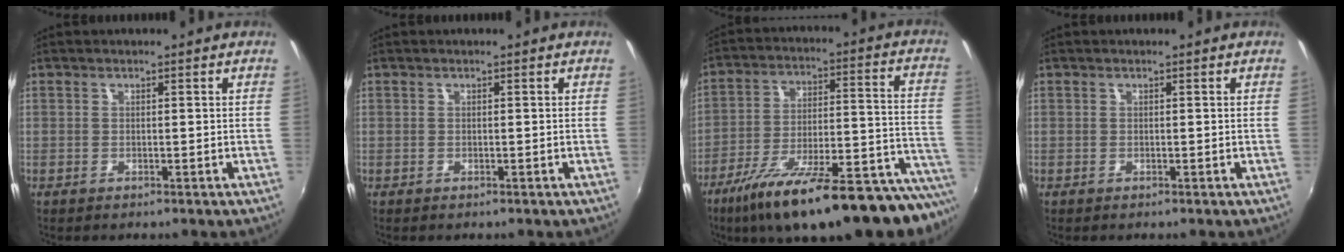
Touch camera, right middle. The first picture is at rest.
{"total": 0.0}
{"total": 30.2, "force": [-23.8, 5.0, 18.0], "torque": [-0.237, -0.055, -0.343]}
{"total": 0.0}